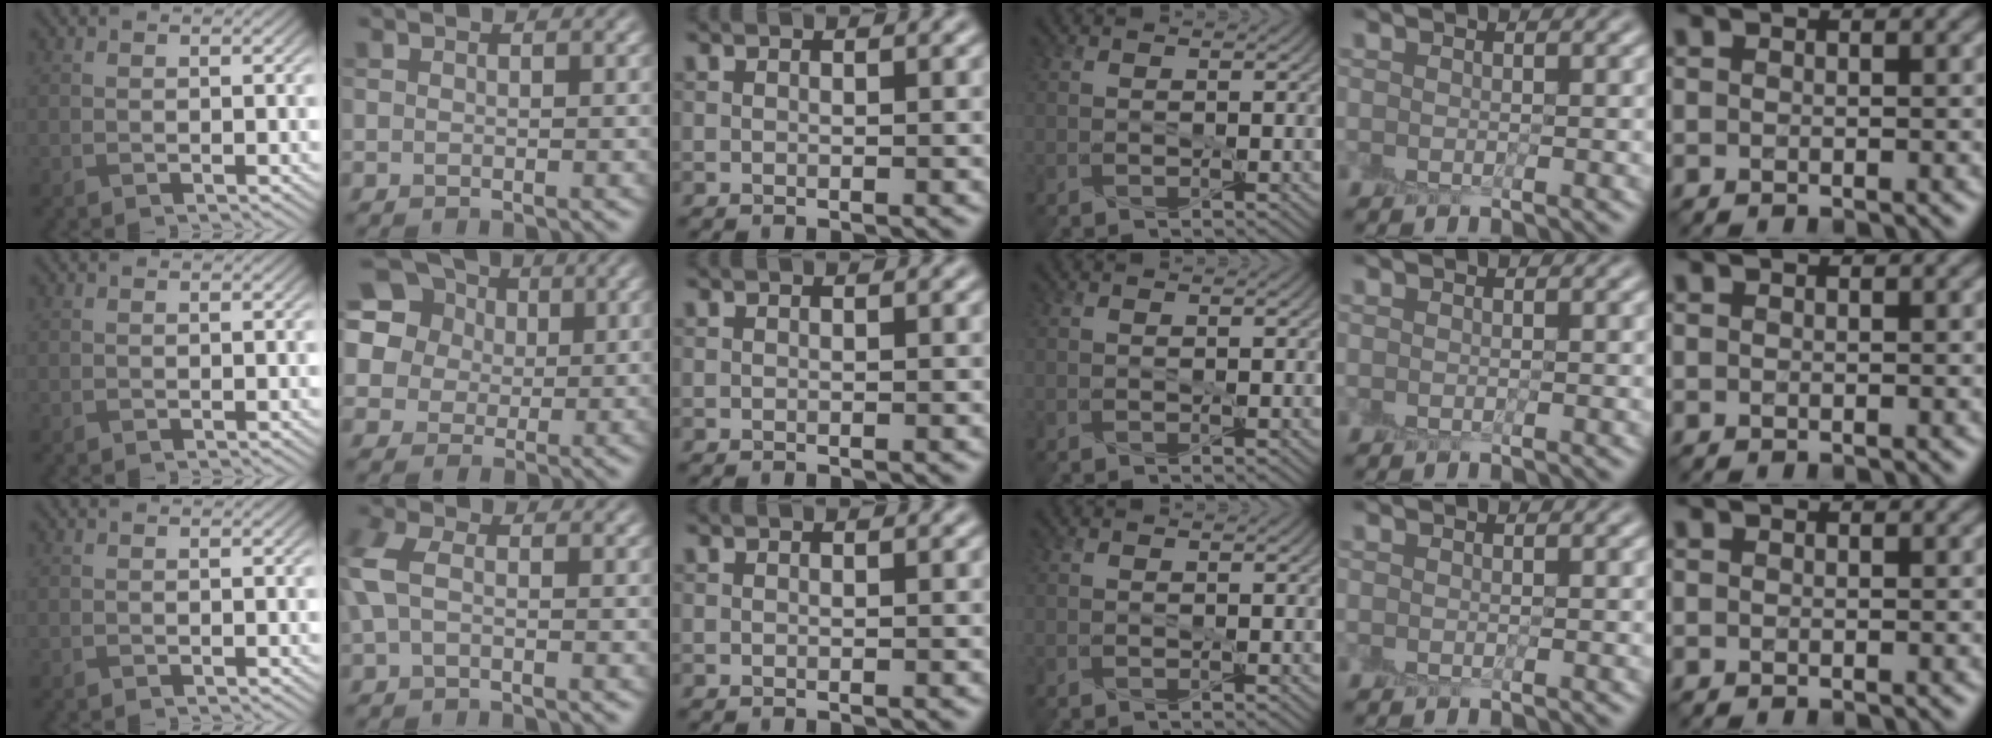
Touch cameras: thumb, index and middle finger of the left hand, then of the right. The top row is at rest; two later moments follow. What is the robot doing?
{"motion": "peel", "object": "sticky note"}